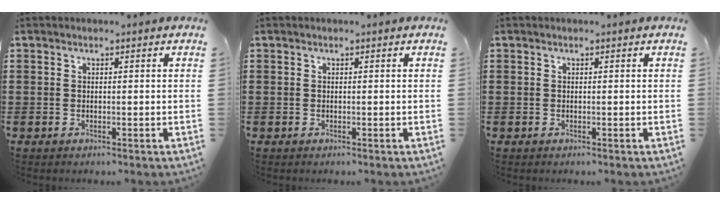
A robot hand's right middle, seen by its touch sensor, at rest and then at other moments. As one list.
[{"total": 0.0}, {"total": 0.0}]